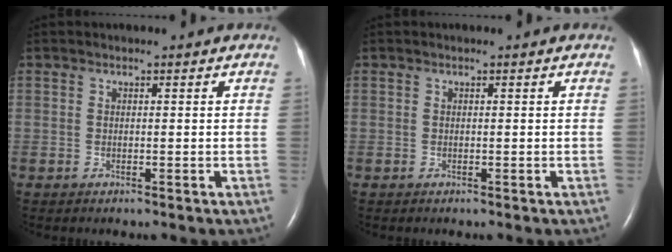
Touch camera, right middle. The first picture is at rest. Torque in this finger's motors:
{"motor_torque": [0.14, -0.18, 0.05, 0.01]}